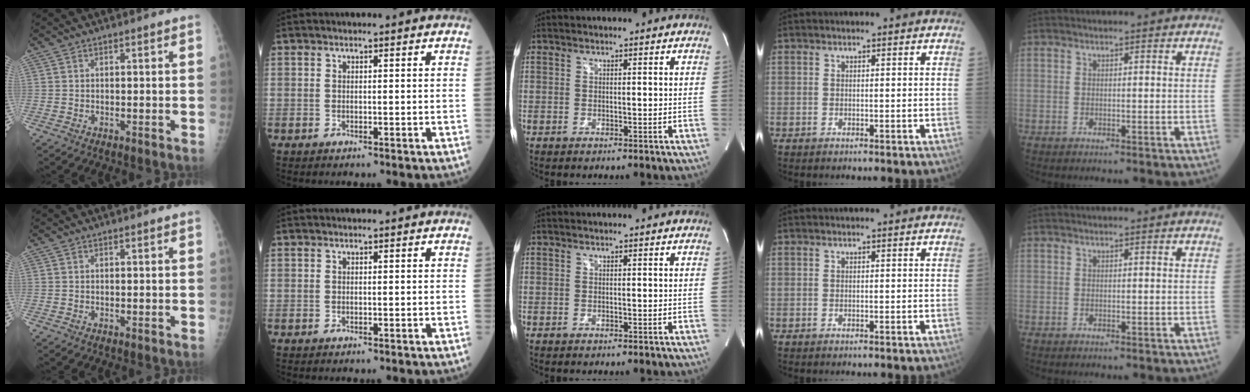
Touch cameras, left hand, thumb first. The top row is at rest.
{}